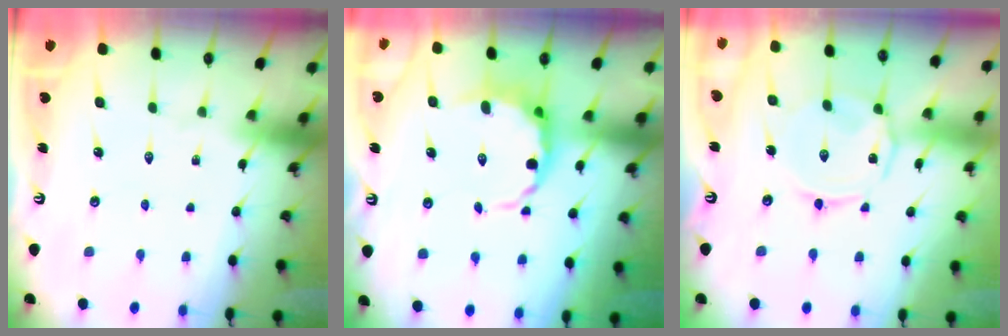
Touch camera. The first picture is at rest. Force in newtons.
{"total": 6.5, "press": 5.9, "slide": 2.8}
{"total": 5.0, "press": 5.0, "slide": 0.5}